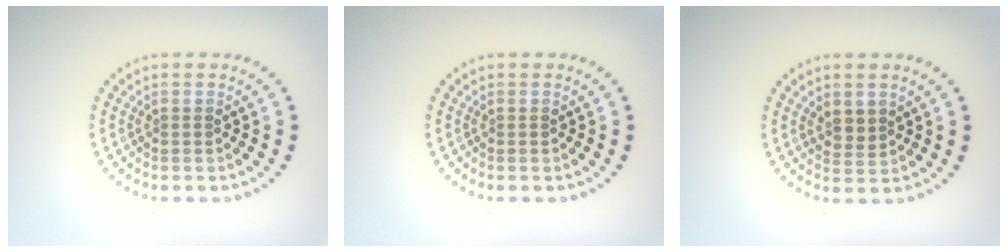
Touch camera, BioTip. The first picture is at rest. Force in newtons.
{"total": 0.0}
{"total": 1.5, "press": 1.4, "slide": 0.7}